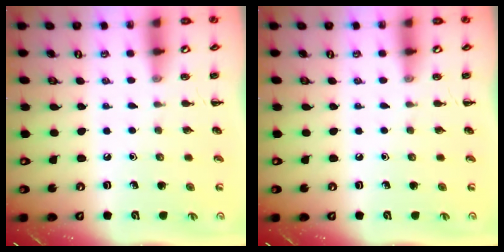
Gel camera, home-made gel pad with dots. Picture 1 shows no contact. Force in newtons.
{"total": 0.0}